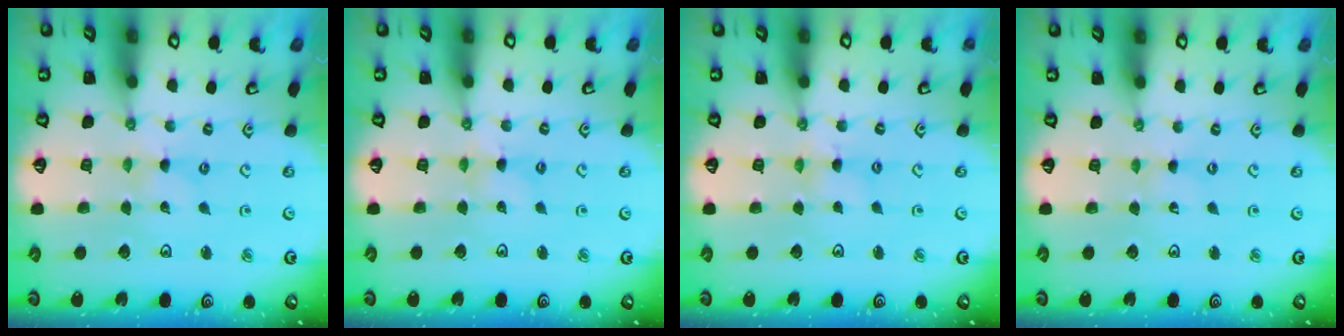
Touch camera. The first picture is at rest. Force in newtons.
{"total": 1.1, "press": 1.1, "slide": 0.2}
{"total": 1.8, "press": 1.8, "slide": 0.3}
{"total": 0.6, "press": 0.6, "slide": 0.1}